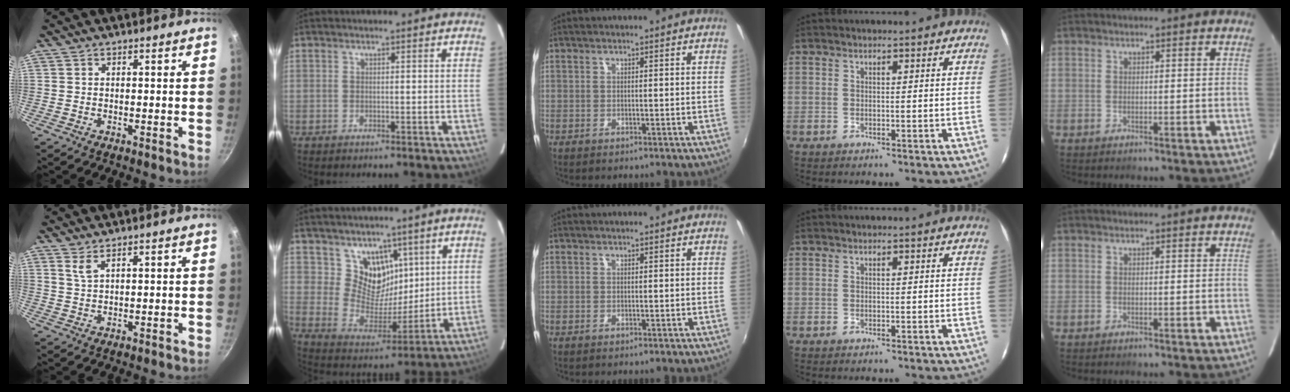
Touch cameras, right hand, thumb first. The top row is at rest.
{"thumb": {"total": 2.3, "force": [1.5, 0.7, 1.6], "torque": [-0.032, -0.009, 0.032]}, "index": {"total": 10.0, "force": [6.0, 7.3, 3.3], "torque": [-0.051, -0.016, 0.121]}}